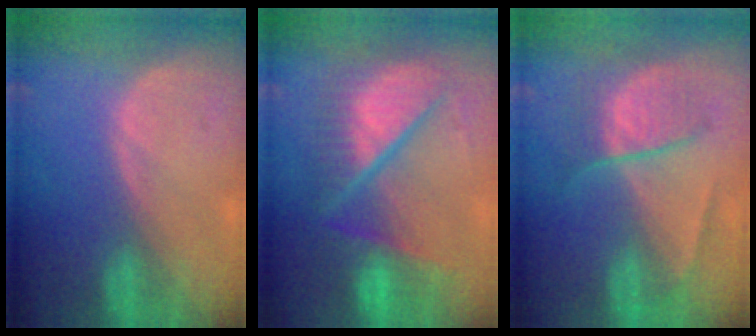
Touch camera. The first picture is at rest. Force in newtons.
{"total": 10.8, "press": 10.7, "slide": 1.3}
{"total": 6.6, "press": 6.2, "slide": 2.4}